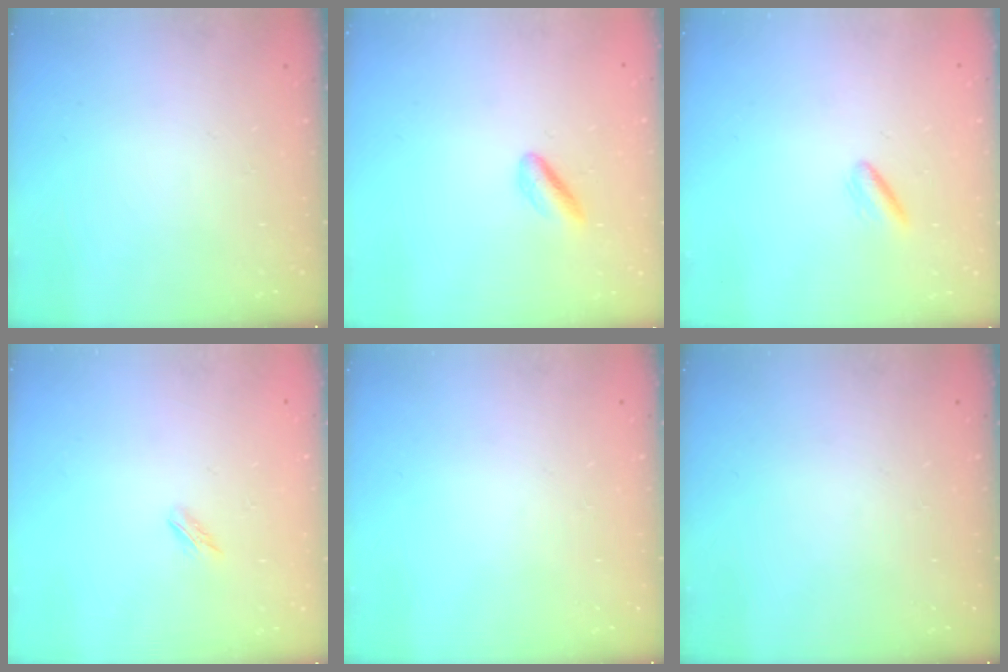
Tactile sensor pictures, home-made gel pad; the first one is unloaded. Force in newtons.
{"total": 2.4, "press": 2.2, "slide": 1.0}
{"total": 2.7, "press": 2.5, "slide": 1.0}
{"total": 1.7, "press": 1.5, "slide": 0.6}
{"total": 0.0}
{"total": 0.0}